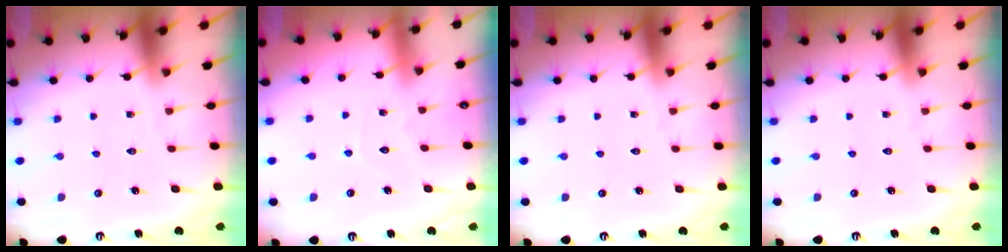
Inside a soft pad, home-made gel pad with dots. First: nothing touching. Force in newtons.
{"total": 3.9, "press": 3.9, "slide": 0.4}
{"total": 0.0}
{"total": 0.0}